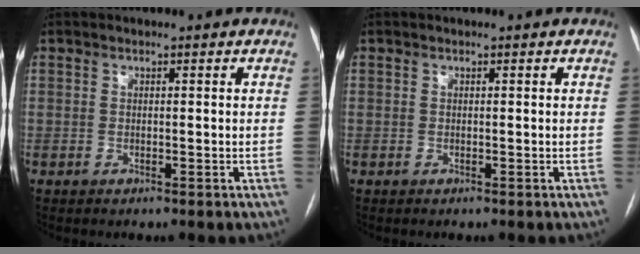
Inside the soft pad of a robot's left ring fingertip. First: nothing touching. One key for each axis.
{"total": 0.0}